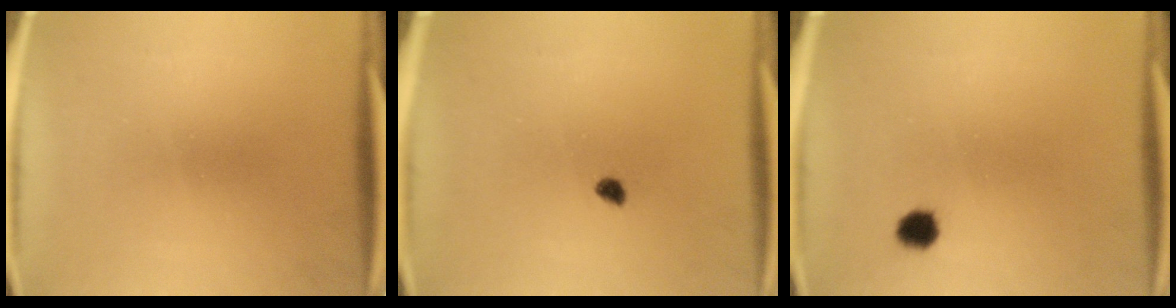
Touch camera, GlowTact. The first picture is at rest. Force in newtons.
{"total": 1.3}
{"total": 2.7}